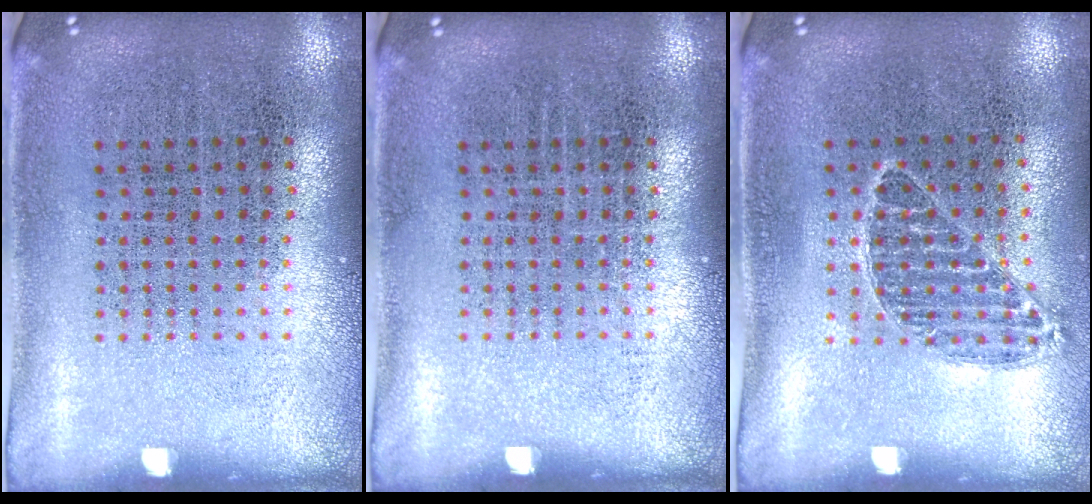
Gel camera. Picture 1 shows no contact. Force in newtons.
{"total": 0.0}
{"total": 0.8, "press": 0.7, "slide": 0.3}